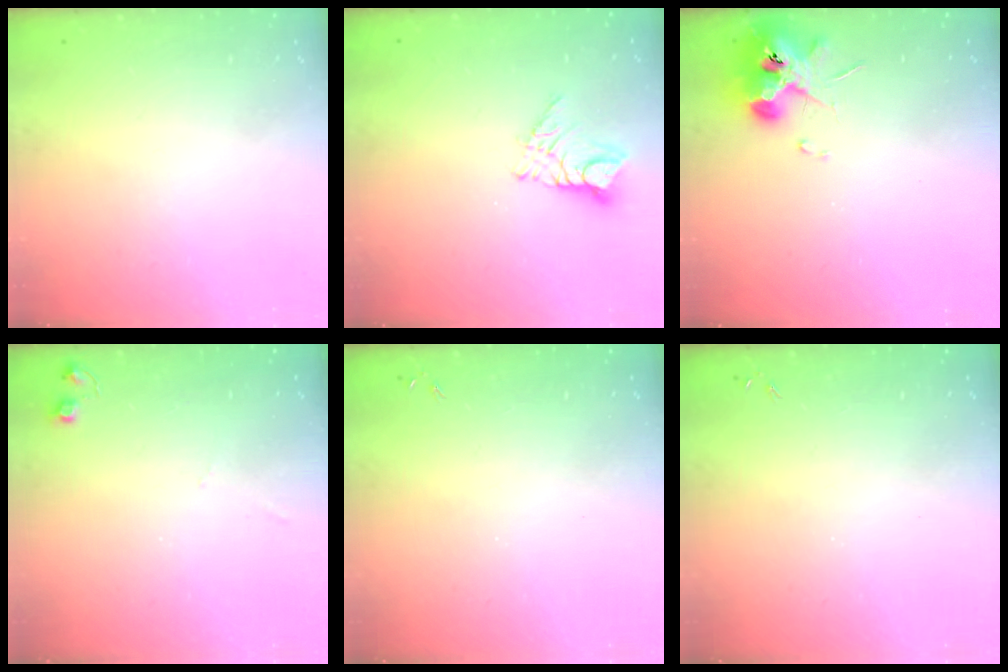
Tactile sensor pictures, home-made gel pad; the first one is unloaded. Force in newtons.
{"total": 9.0, "press": 9.0, "slide": 0.8}
{"total": 10.3, "press": 10.3, "slide": 0.8}
{"total": 4.9, "press": 4.8, "slide": 0.9}
{"total": 0.0}
{"total": 0.0}